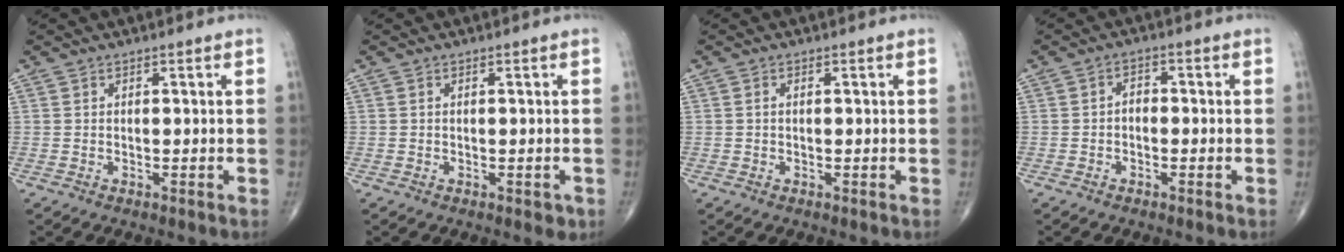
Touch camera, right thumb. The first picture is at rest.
{"total": 1.6, "force": [-0.5, 0.8, 1.2], "torque": [-0.011, -0.001, -0.004]}
{"total": 0.6, "force": [0.0, 0.3, 0.5], "torque": [-0.011, 0.000, 0.000]}
{"total": 2.2, "force": [-0.6, 1.5, 1.5], "torque": [-0.013, 0.014, -0.019]}